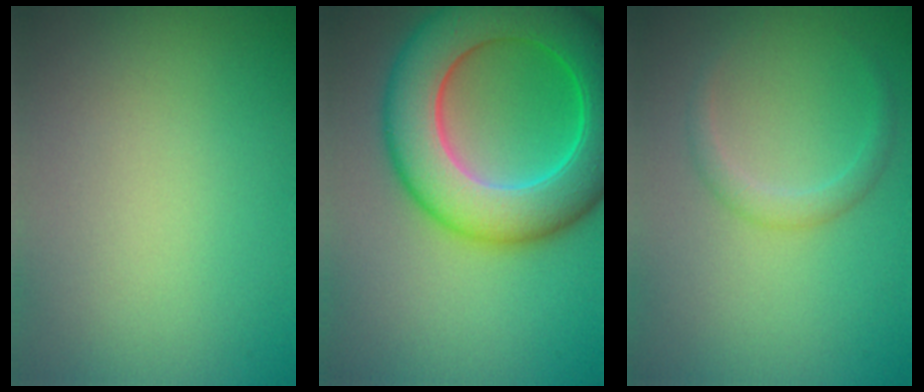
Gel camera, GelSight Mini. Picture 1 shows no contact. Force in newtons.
{"total": 11.0, "press": 11.0, "slide": 0.2}
{"total": 1.5, "press": 1.5, "slide": 0.0}